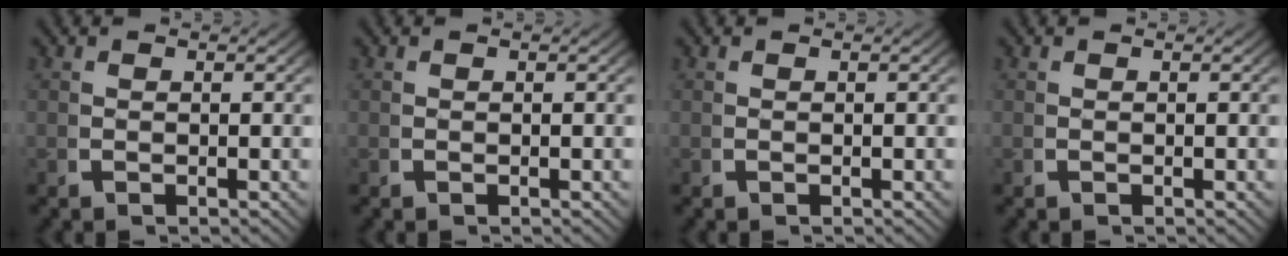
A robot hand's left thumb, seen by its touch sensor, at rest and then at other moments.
{"total": 0.0}
{"total": 0.0}
{"total": 0.0}